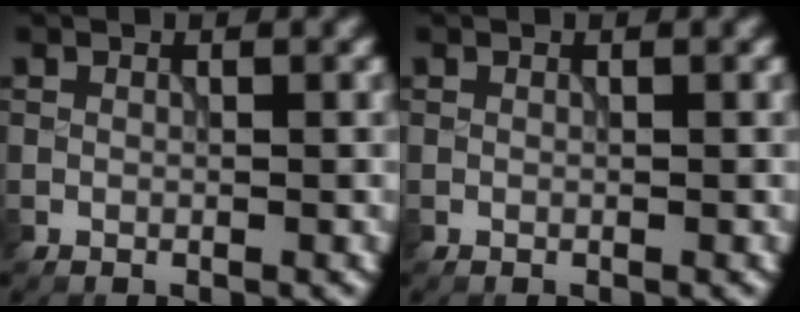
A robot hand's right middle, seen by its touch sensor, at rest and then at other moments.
{"total": 0.0}